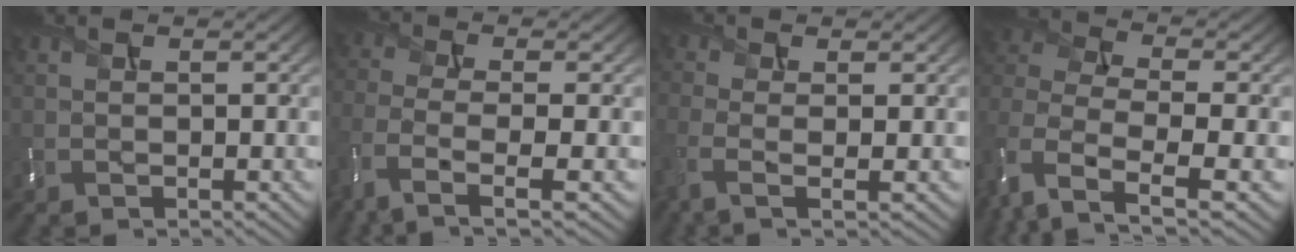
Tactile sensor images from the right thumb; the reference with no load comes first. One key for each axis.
{"total": 8.3, "fx": -4.4, "fy": 3.0, "fz": 6.4, "tx": -0.150, "ty": -0.019, "tz": -0.093}
{"total": 4.3, "fx": -1.4, "fy": 1.6, "fz": 3.8, "tx": -0.100, "ty": -0.011, "tz": -0.031}
{"total": 9.0, "fx": -2.9, "fy": 5.1, "fz": 6.8, "tx": -0.175, "ty": -0.010, "tz": -0.066}